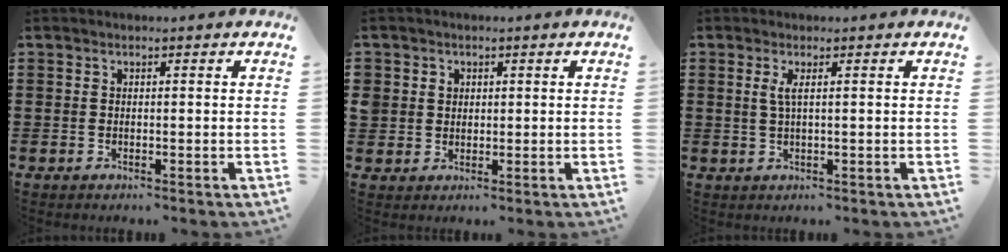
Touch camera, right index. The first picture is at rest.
{"total": 2.4, "force": [0.6, 2.3, 0.4], "torque": [-0.019, 0.012, 0.009]}
{"total": 1.7, "force": [0.4, 0.0, 1.7], "torque": [-0.036, -0.001, 0.006]}